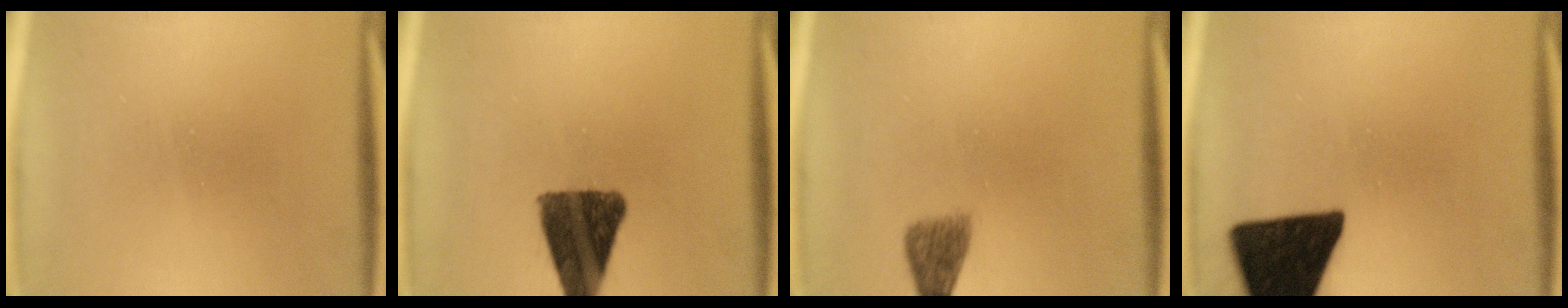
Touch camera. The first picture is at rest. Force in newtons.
{"total": 12.3}
{"total": 2.7}
{"total": 18.6}